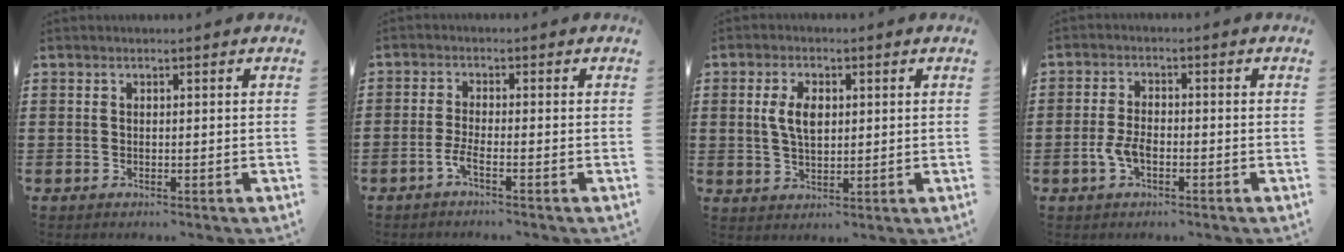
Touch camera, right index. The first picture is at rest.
{"total": 2.6, "force": [-1.8, 0.0, 1.9], "torque": [-0.048, -0.007, -0.038]}
{"total": 4.9, "force": [1.1, 2.5, 4.1], "torque": [-0.085, 0.005, 0.014]}
{"total": 3.7, "force": [-1.3, 1.9, 3.0], "torque": [-0.069, -0.002, -0.025]}